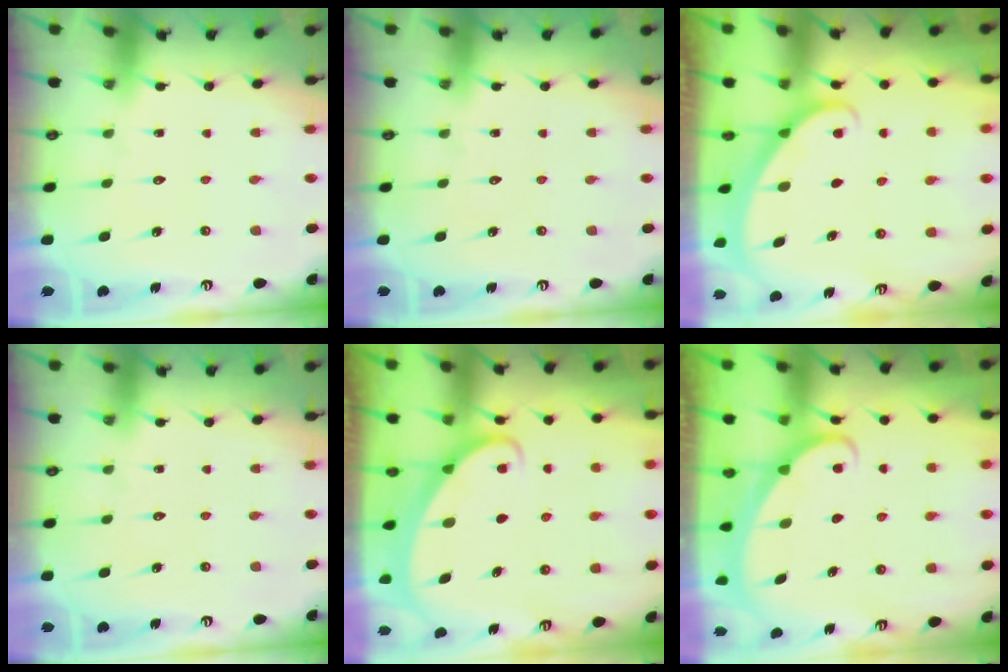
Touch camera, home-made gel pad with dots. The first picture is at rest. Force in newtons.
{"total": 0.0}
{"total": 1.4, "press": 1.4, "slide": 0.0}
{"total": 0.0}
{"total": 1.6, "press": 1.6, "slide": 0.1}
{"total": 1.6, "press": 1.6, "slide": 0.1}